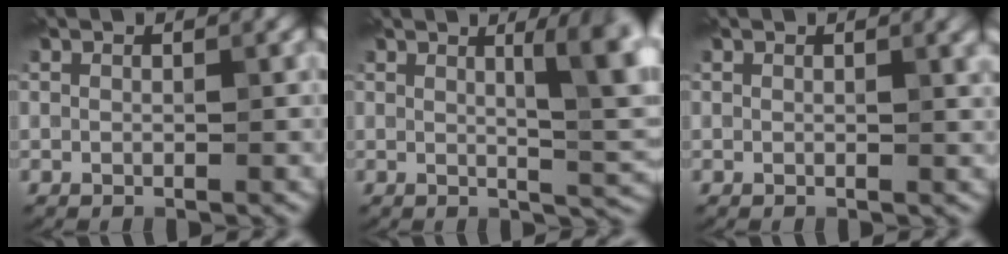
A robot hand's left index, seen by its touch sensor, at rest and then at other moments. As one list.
[{"total": 6.2, "force": [1.8, 1.5, 5.8], "torque": [-0.078, -0.001, 0.031]}, {"total": 1.7, "force": [0.9, 0.4, 1.4], "torque": [-0.021, 0.000, 0.016]}]